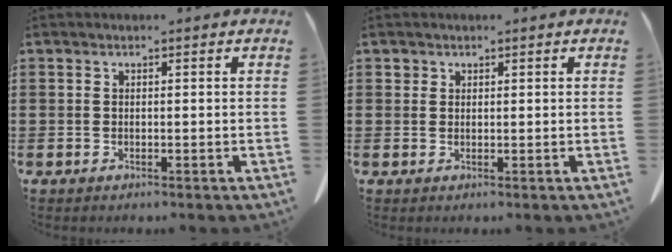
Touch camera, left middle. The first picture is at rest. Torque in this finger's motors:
{"motor_torque": [0.28, -0.16, 0.03, -0.01]}